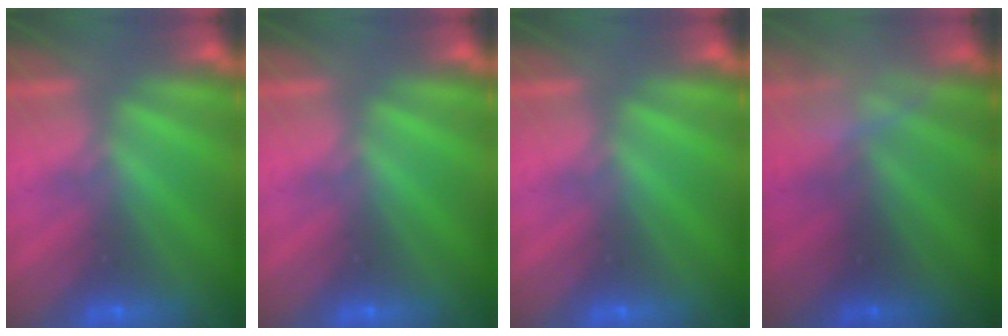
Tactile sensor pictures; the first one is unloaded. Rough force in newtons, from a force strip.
{"total": 0.0}
{"total": 0.0}
{"total": 2.4}